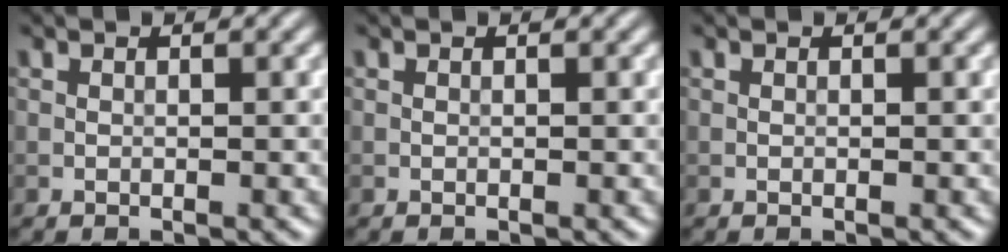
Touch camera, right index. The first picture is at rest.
{"total": 0.0}
{"total": 0.0}